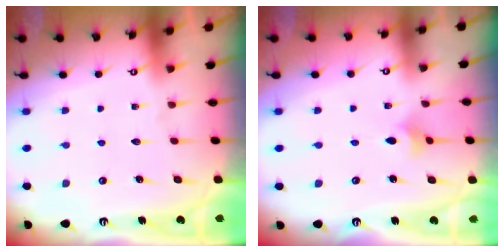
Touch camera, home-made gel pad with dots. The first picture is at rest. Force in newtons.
{"total": 3.4, "press": 3.3, "slide": 0.8}